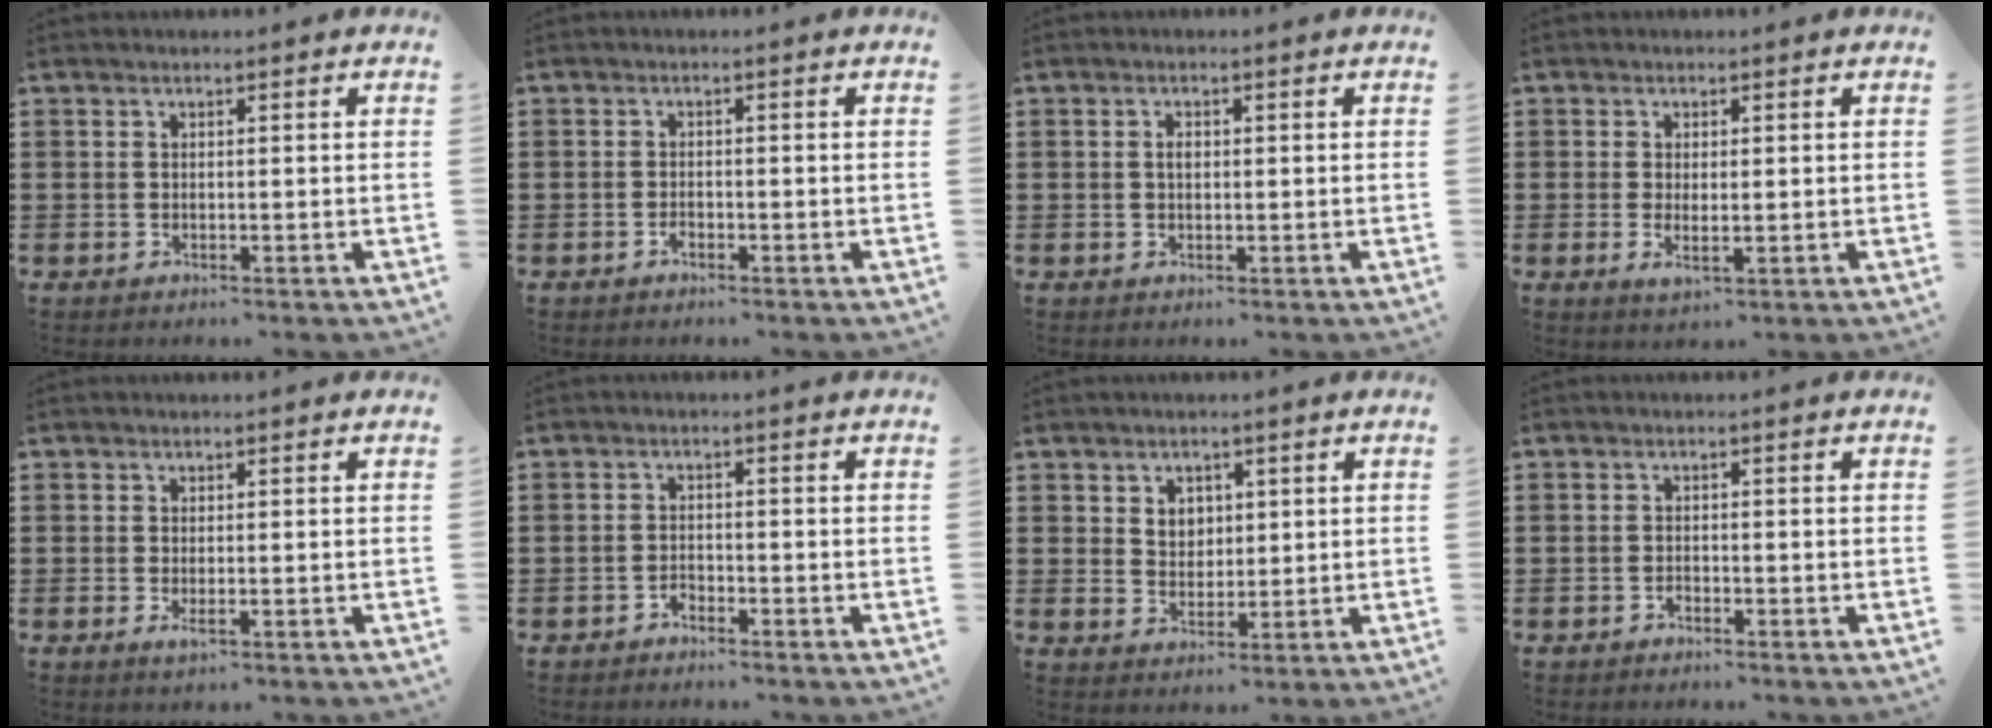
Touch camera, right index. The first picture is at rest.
{"total": 1.1, "force": [-0.8, 0.4, 0.5], "torque": [-0.013, -0.003, -0.014]}
{"total": 1.3, "force": [0.2, 0.7, 1.1], "torque": [-0.022, 0.004, 0.002]}
{"total": 2.4, "force": [-0.1, 1.0, 2.2], "torque": [-0.041, 0.001, -0.001]}
{"total": 1.1, "force": [-0.1, 0.2, 1.1], "torque": [-0.021, -0.003, -0.001]}
{"total": 1.4, "force": [-1.4, 0.4, 0.2], "torque": [-0.008, 0.002, -0.029]}
{"total": 3.1, "force": [1.6, 2.5, 0.8], "torque": [-0.027, 0.011, 0.029]}
{"total": 0.8, "force": [-0.7, 0.3, 0.2], "torque": [-0.006, 0.001, -0.015]}